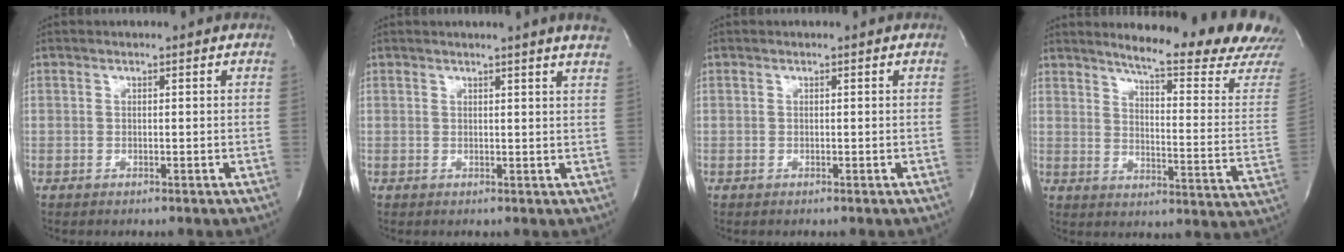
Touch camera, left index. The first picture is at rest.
{"total": 5.1, "force": [4.5, -0.8, 2.3], "torque": [-0.030, -0.006, 0.035]}
{"total": 0.0}
{"total": 20.1, "force": [18.5, -0.4, 7.7], "torque": [-0.112, -0.115, 0.220]}